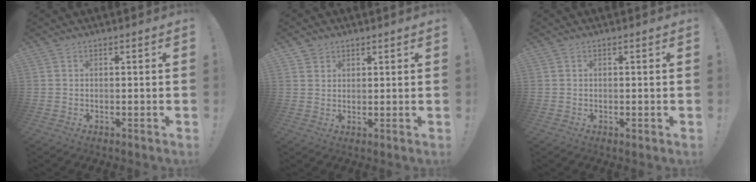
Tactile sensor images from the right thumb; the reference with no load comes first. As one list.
[{"total": 2.7, "force": [1.8, 2.0, 0.1], "torque": [0.006, -0.010, 0.031]}, {"total": 0.8, "force": [-0.4, 0.0, 0.7], "torque": [-0.012, 0.000, -0.006]}]